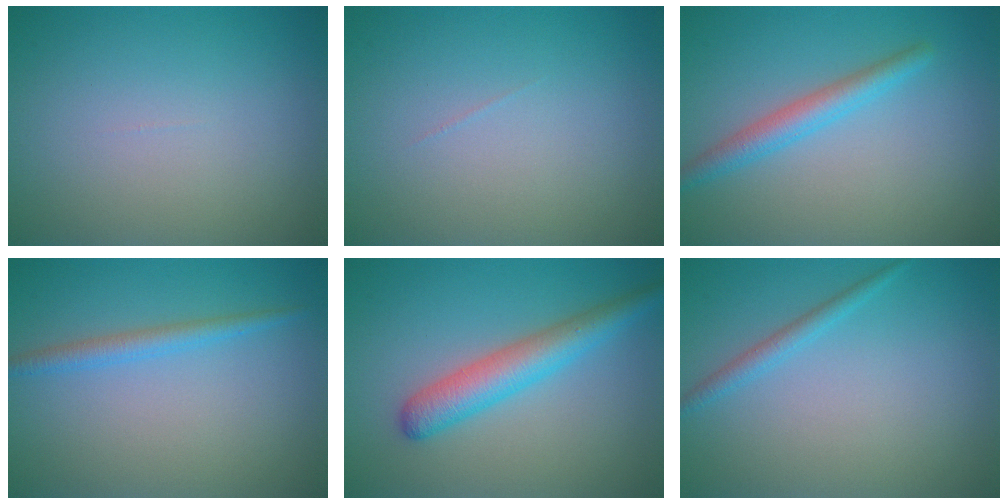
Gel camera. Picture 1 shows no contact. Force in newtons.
{"total": 0.0}
{"total": 2.7, "press": 2.7, "slide": 0.1}
{"total": 1.9, "press": 1.9, "slide": 0.1}
{"total": 4.3, "press": 4.3, "slide": 0.1}
{"total": 1.5, "press": 1.5, "slide": 0.1}